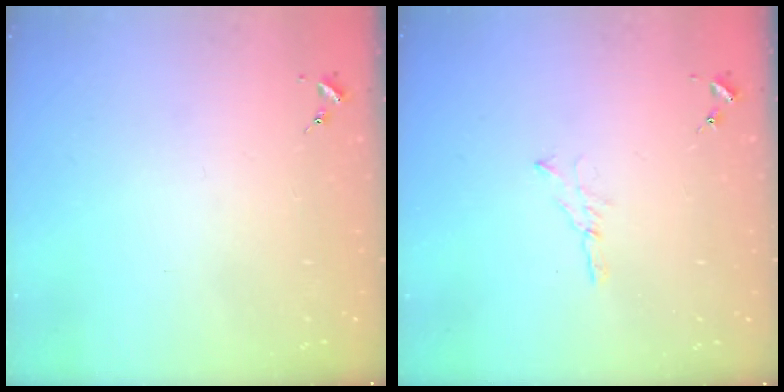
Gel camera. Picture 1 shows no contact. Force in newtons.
{"total": 3.5, "press": 3.5, "slide": 0.4}